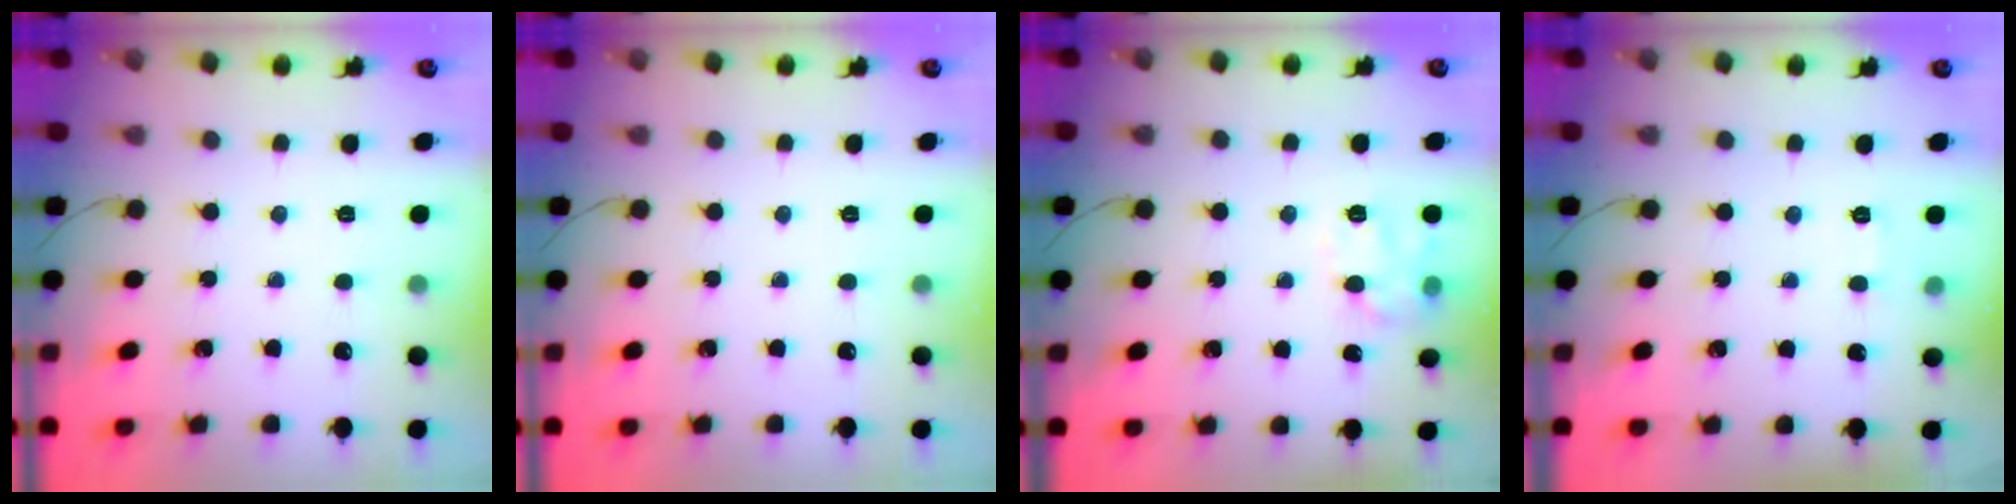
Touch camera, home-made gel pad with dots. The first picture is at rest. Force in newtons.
{"total": 0.0}
{"total": 10.4, "press": 10.4, "slide": 0.2}
{"total": 4.3, "press": 4.1, "slide": 1.2}